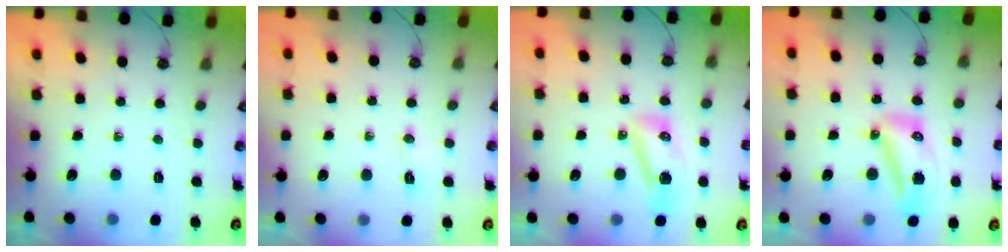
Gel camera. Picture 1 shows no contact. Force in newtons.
{"total": 3.0, "press": 3.0, "slide": 0.5}
{"total": 8.8, "press": 8.5, "slide": 1.9}
{"total": 10.0, "press": 9.9, "slide": 1.1}